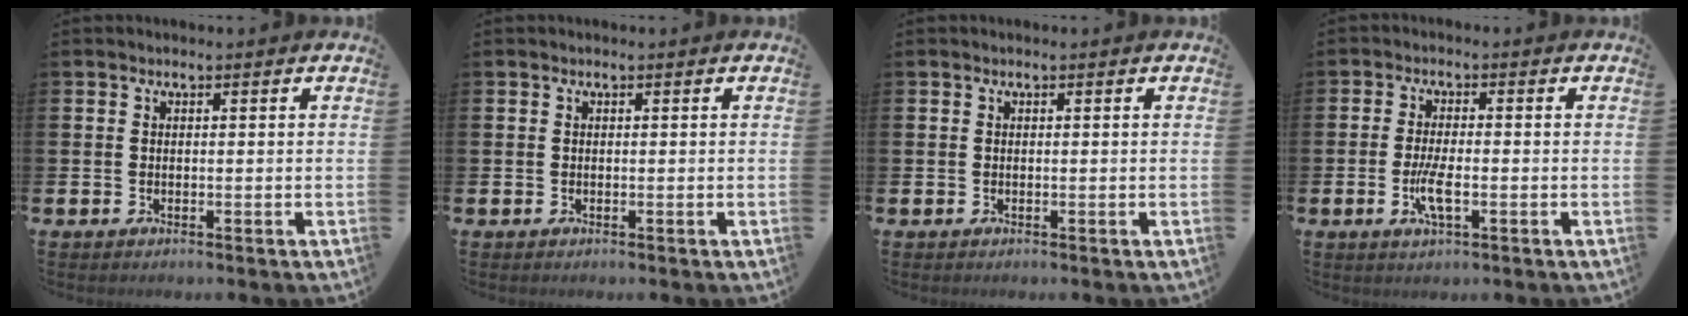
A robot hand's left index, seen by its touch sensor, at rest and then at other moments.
{"total": 0.0}
{"total": 0.0}
{"total": 3.9, "force": [-1.1, 1.1, 3.6], "torque": [-0.066, -0.002, -0.021]}